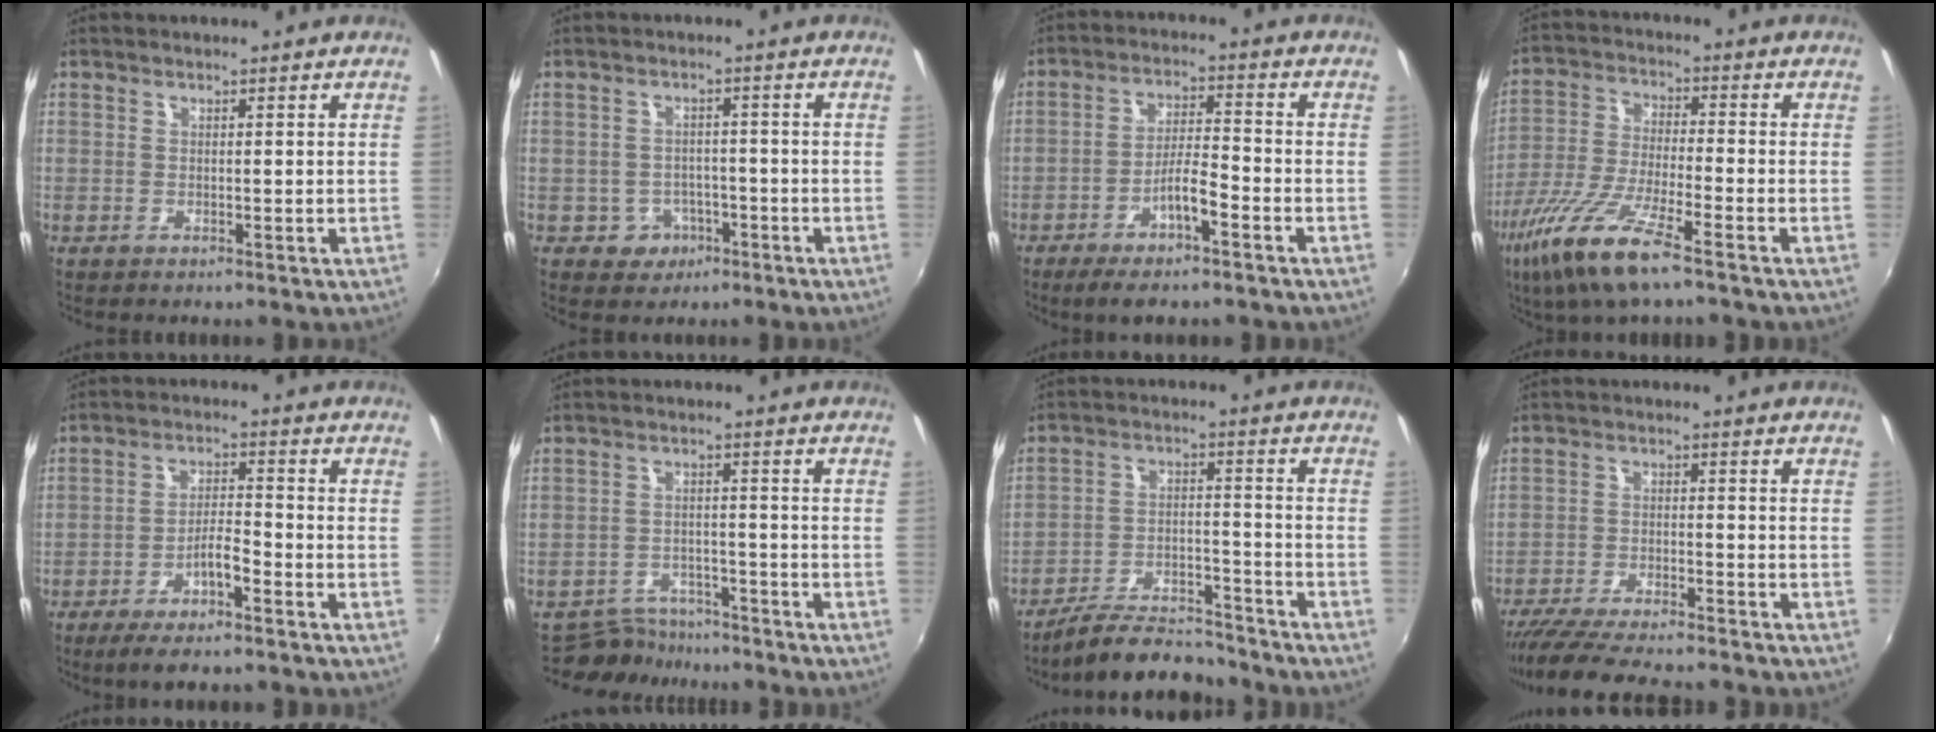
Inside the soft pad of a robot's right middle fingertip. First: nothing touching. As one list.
[{"total": 4.6, "force": [-2.2, 4.0, 0.8], "torque": [-0.027, 0.009, -0.025]}, {"total": 7.5, "force": [-4.4, 1.1, 6.0], "torque": [-0.124, -0.003, -0.078]}, {"total": 12.9, "force": [-8.0, 1.9, 9.9], "torque": [-0.210, -0.030, -0.160]}, {"total": 6.8, "force": [-4.4, 1.0, 5.0], "torque": [-0.111, -0.002, -0.076]}, {"total": 6.3, "force": [-5.9, 2.2, 0.0], "torque": [-0.017, 0.006, -0.095]}, {"total": 12.2, "force": [-11.2, 2.5, 4.0], "torque": [-0.097, -0.002, -0.177]}, {"total": 14.4, "force": [-12.8, 1.9, 6.4], "torque": [-0.138, -0.027, -0.208]}]